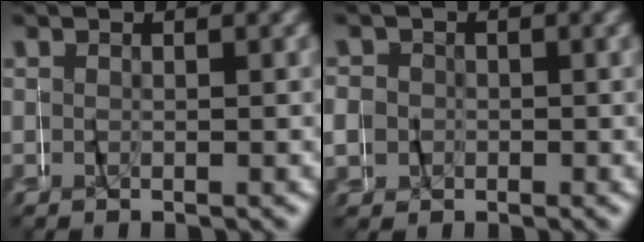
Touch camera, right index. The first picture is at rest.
{"total": 4.6, "force": [0.6, 4.4, 1.2], "torque": [-0.028, 0.009, 0.003]}